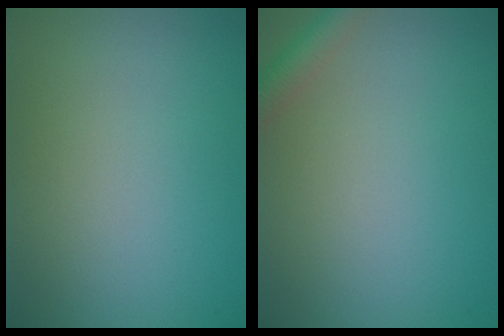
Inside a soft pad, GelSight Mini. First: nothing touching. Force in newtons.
{"total": 2.2, "press": 2.2, "slide": 0.2}